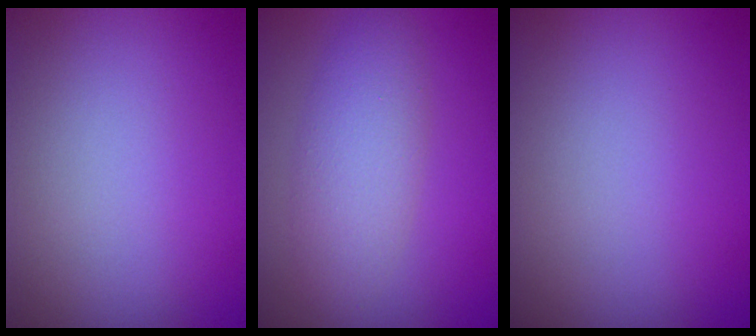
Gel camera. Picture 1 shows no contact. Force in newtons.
{"total": 4.0, "press": 4.0, "slide": 0.0}
{"total": 0.0}